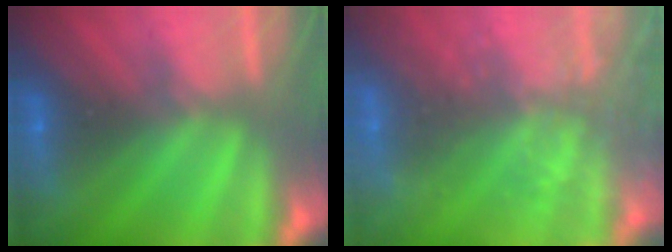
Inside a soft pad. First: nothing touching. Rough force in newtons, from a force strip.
{"total": 12.7}